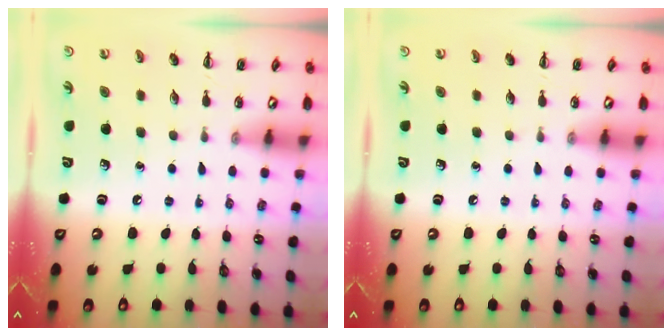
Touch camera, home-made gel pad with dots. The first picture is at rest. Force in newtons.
{"total": 0.0}